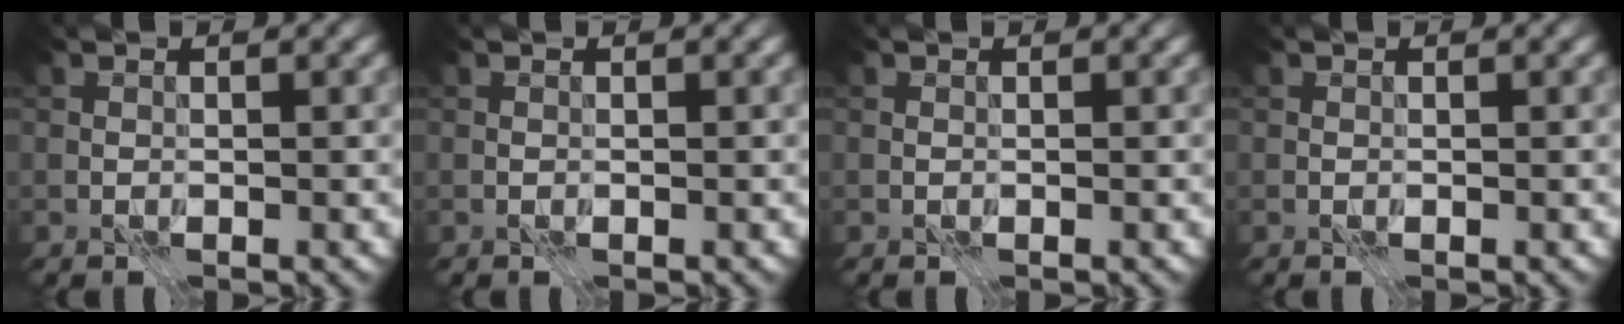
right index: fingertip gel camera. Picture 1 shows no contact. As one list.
[{"total": 0.0}, {"total": 0.0}, {"total": 0.0}]